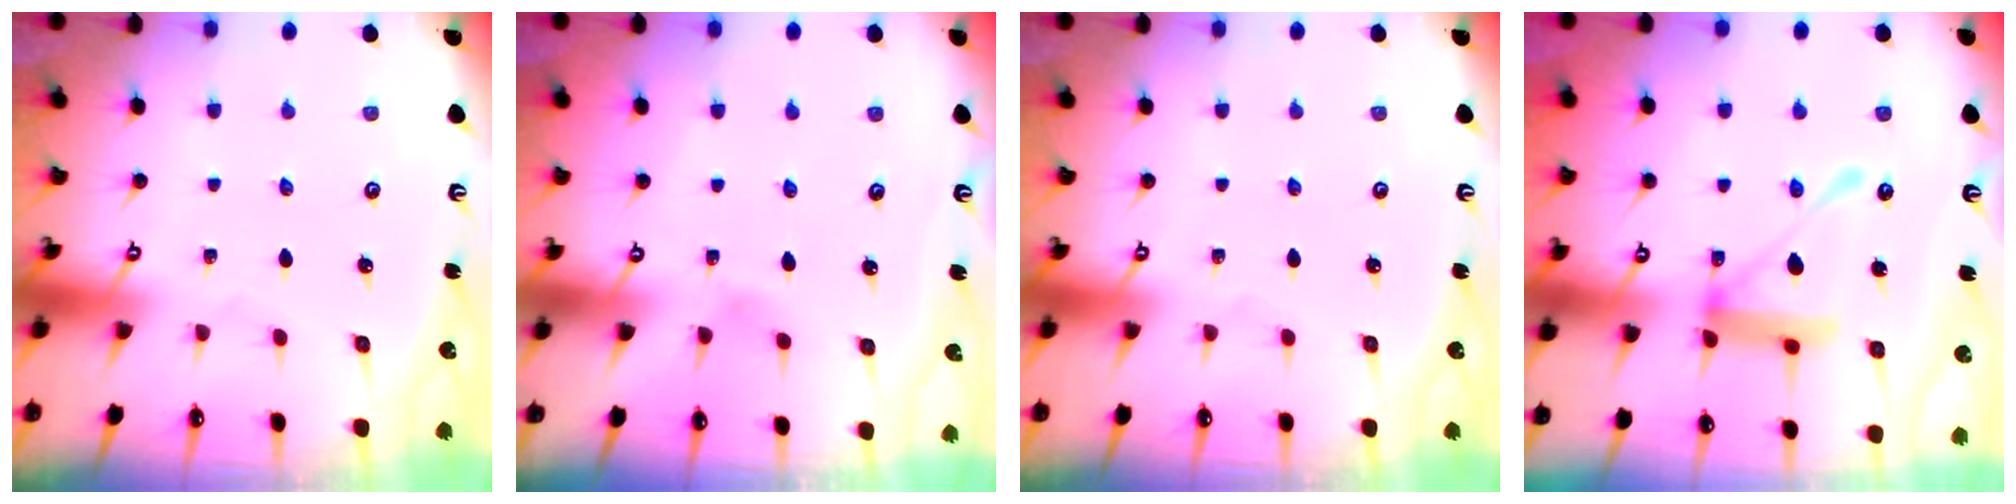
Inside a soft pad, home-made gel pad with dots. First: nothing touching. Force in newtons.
{"total": 3.2, "press": 3.2, "slide": 0.4}
{"total": 0.0}
{"total": 14.0, "press": 14.0, "slide": 1.2}